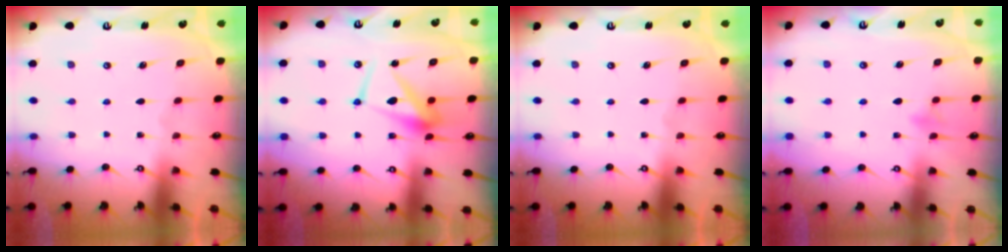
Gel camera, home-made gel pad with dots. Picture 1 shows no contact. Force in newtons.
{"total": 11.0, "press": 11.0, "slide": 0.7}
{"total": 0.0}
{"total": 5.3, "press": 5.1, "slide": 1.3}